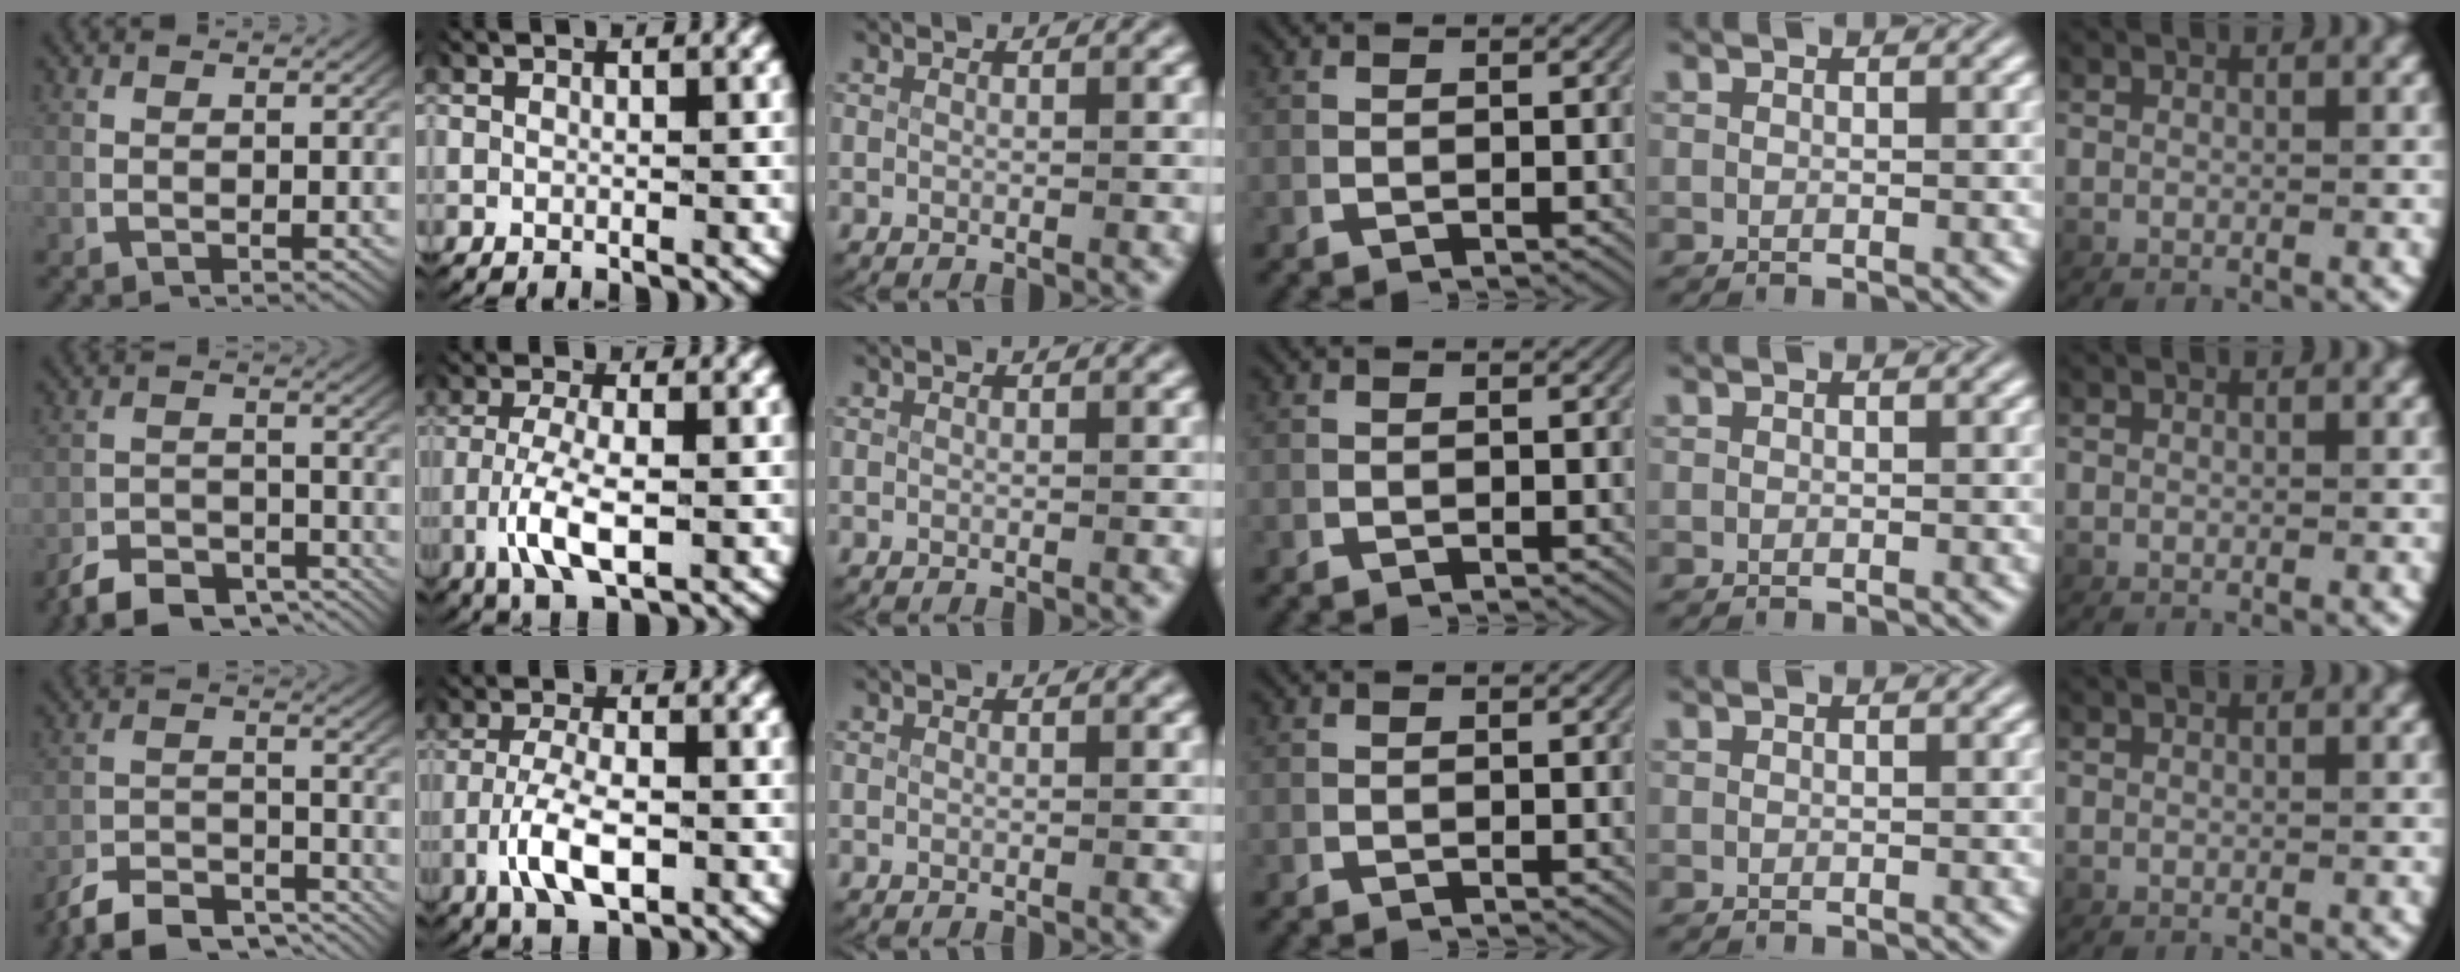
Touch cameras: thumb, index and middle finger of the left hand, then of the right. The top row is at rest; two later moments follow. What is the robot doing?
{"motion": "grasp_and_lifting", "object": "card"}